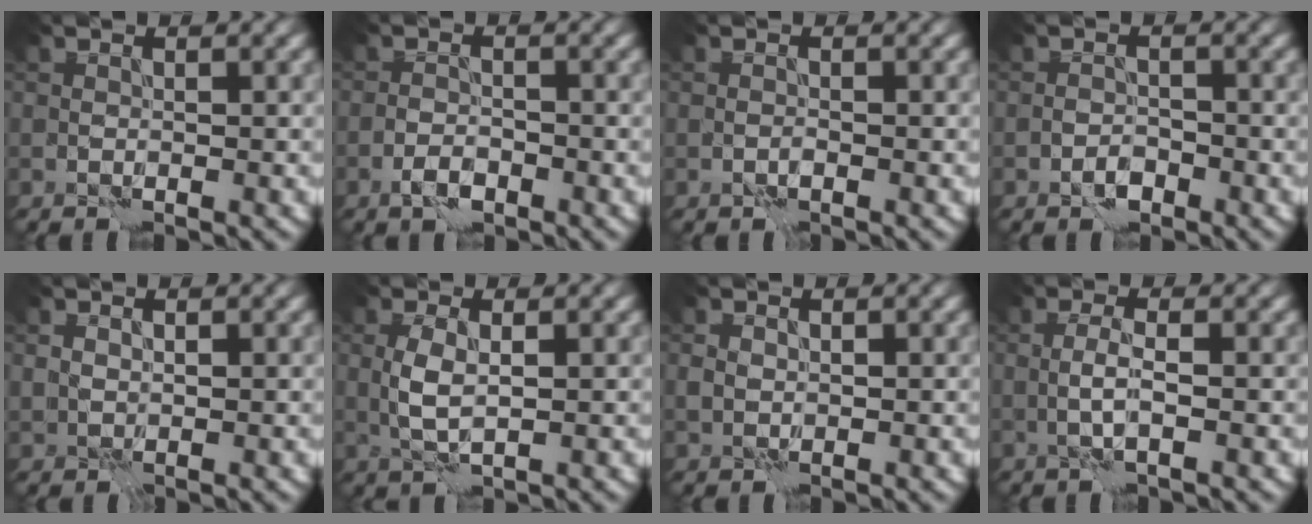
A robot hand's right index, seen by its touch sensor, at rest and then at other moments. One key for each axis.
{"total": 2.0, "fx": -1.3, "fy": 0.9, "fz": 1.1, "tx": -0.018, "ty": 0.004, "tz": -0.027}
{"total": 0.7, "fx": -0.5, "fy": 0.2, "fz": 0.4, "tx": -0.008, "ty": 0.004, "tz": -0.011}
{"total": 1.6, "fx": -1.2, "fy": 0.8, "fz": 0.7, "tx": -0.007, "ty": 0.006, "tz": -0.022}
{"total": 0.5, "fx": 0.2, "fy": 0.5, "fz": 0.1, "tx": -0.001, "ty": -0.001, "tz": 0.004}
{"total": 2.6, "fx": 0.2, "fy": 1.1, "fz": 2.3, "tx": -0.057, "ty": -0.001, "tz": 0.008}
{"total": 0.8, "fx": 0.0, "fy": 0.7, "fz": 0.3, "tx": -0.007, "ty": 0.001, "tz": -0.001}
{"total": 1.8, "fx": -0.5, "fy": 0.1, "fz": 1.7, "tx": -0.036, "ty": 0.005, "tz": -0.013}